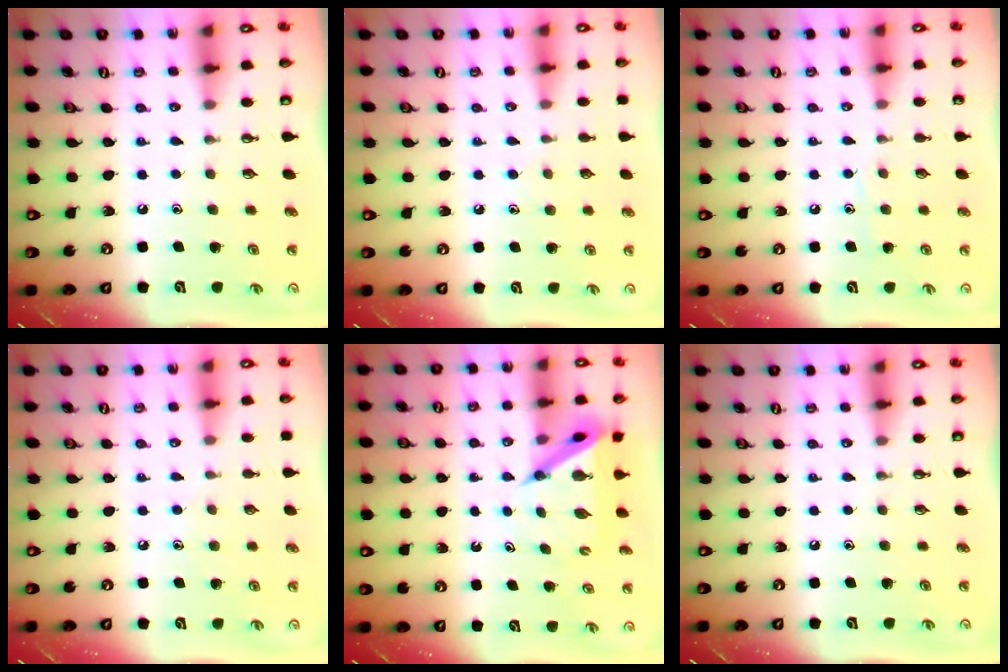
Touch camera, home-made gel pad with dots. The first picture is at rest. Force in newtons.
{"total": 5.7, "press": 5.6, "slide": 0.7}
{"total": 5.6, "press": 5.6, "slide": 0.4}
{"total": 3.8, "press": 3.8, "slide": 0.4}
{"total": 6.4, "press": 6.4, "slide": 0.5}
{"total": 0.0}